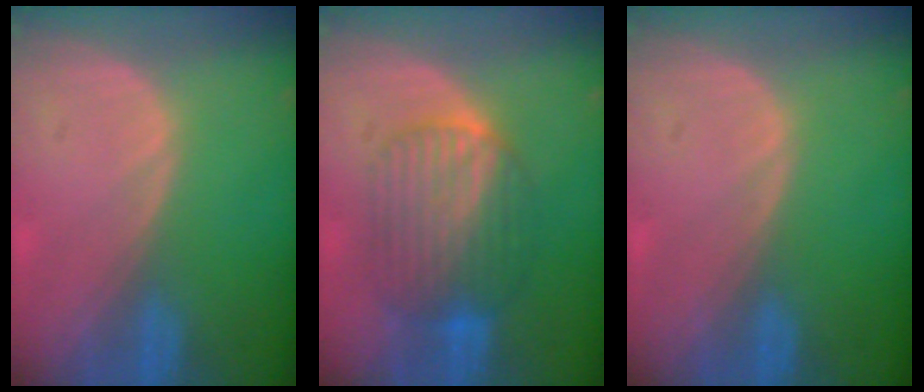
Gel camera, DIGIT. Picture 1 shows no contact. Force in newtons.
{"total": 7.9, "press": 7.9, "slide": 0.2}
{"total": 0.0}